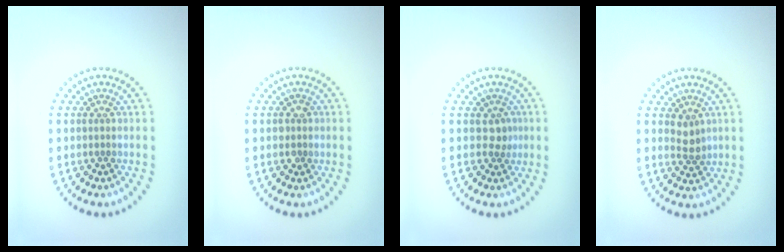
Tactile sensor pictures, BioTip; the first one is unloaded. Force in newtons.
{"total": 1.0, "press": 1.0, "slide": 0.2}
{"total": 1.3, "press": 1.1, "slide": 0.8}
{"total": 1.8, "press": 1.5, "slide": 0.9}